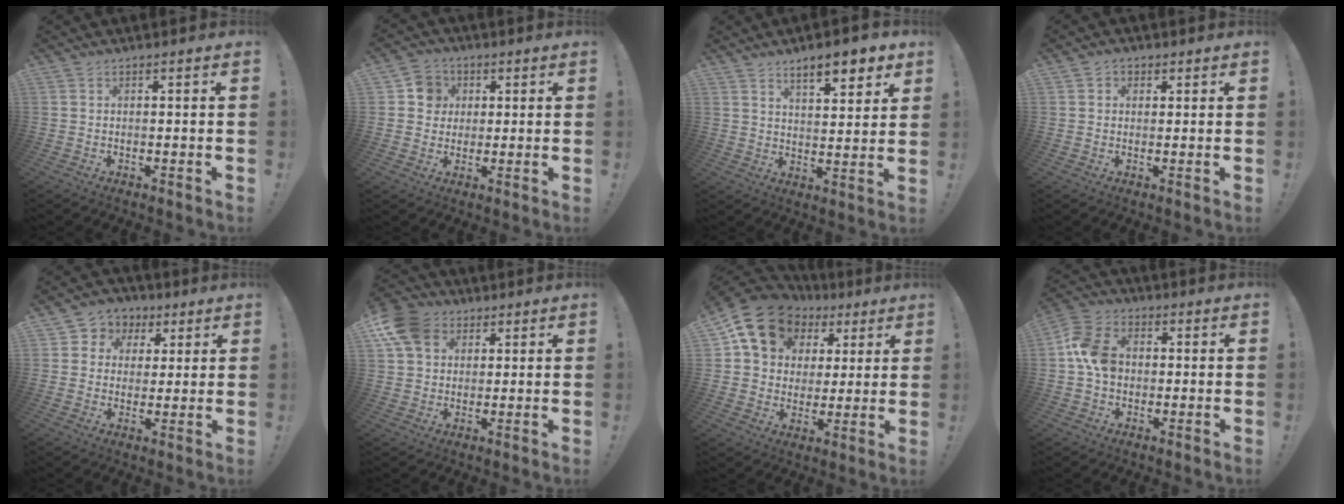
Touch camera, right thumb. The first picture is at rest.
{"total": 7.0, "force": [1.4, 6.7, 1.7], "torque": [-0.023, 0.001, 0.028]}
{"total": 8.9, "force": [6.3, 2.5, 5.8], "torque": [-0.083, -0.033, 0.107]}
{"total": 2.1, "force": [0.5, 1.9, 0.8], "torque": [-0.005, -0.001, 0.007]}
{"total": 6.6, "force": [1.1, 6.3, 1.5], "torque": [-0.015, -0.004, 0.024]}
{"total": 11.8, "force": [4.6, 9.2, 5.8], "torque": [-0.110, -0.015, 0.092]}
{"total": 15.3, "force": [7.8, 11.4, 6.5], "torque": [-0.102, -0.037, 0.154]}
{"total": 11.8, "force": [0.4, 9.1, 7.6], "torque": [-0.123, 0.014, 0.010]}